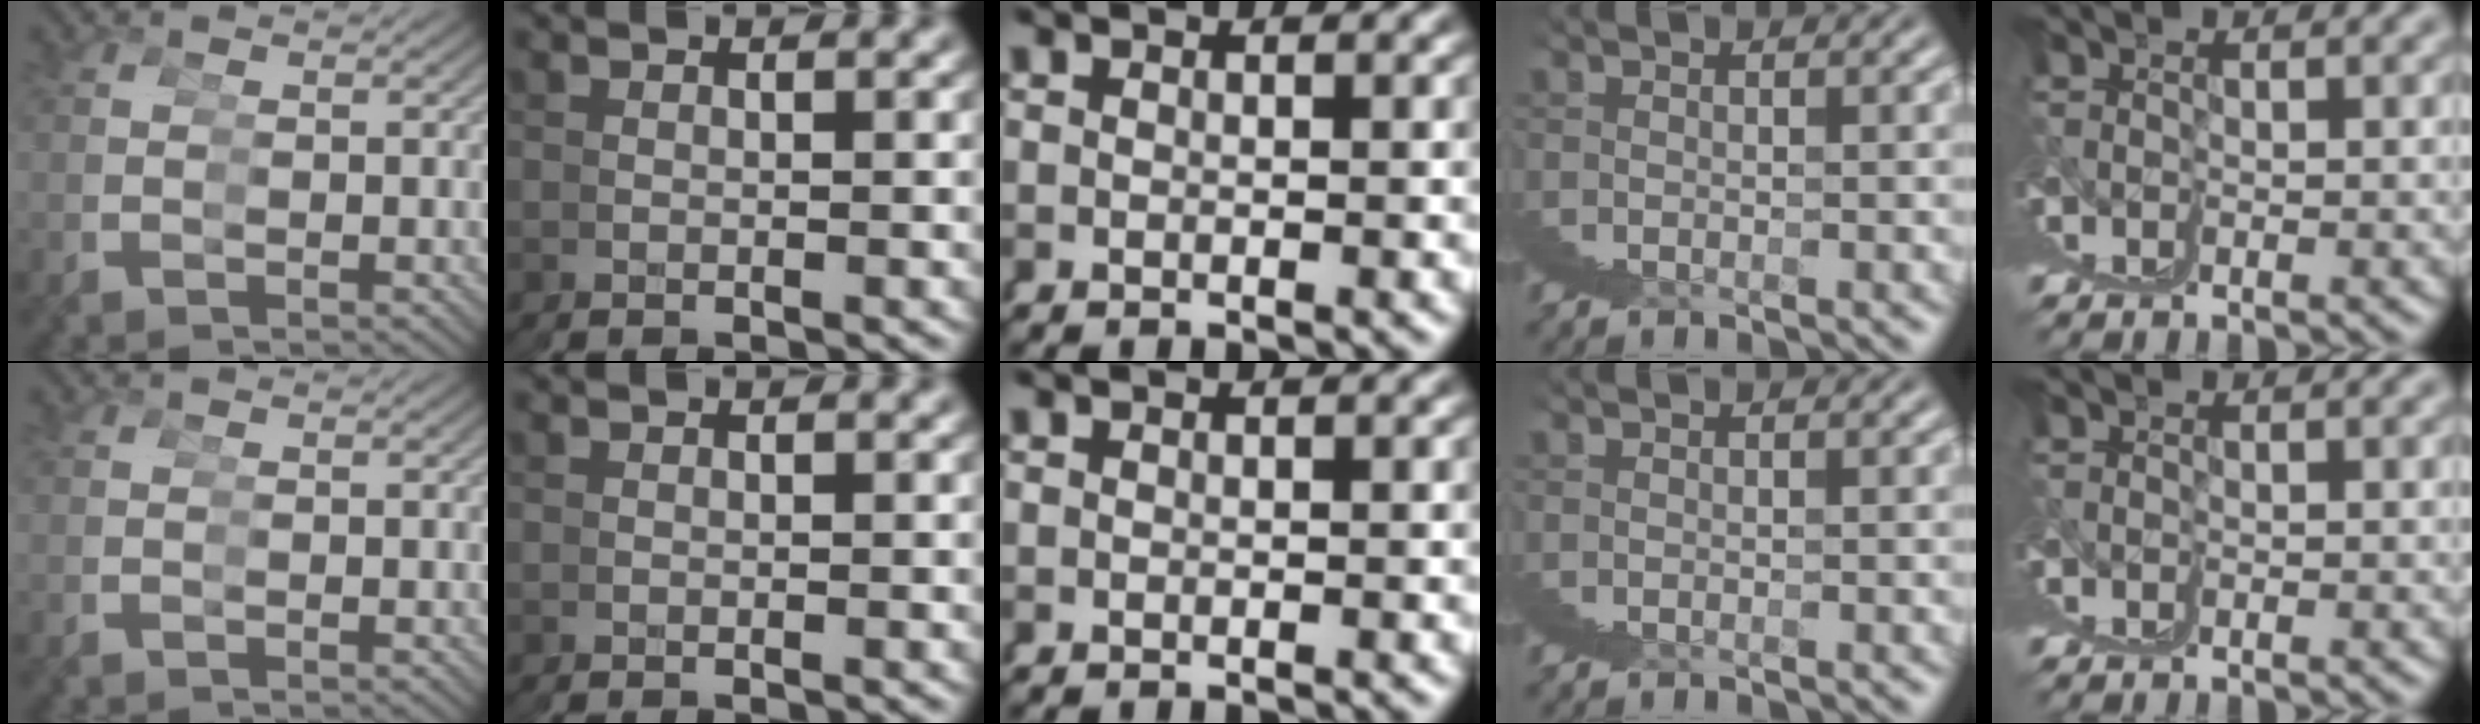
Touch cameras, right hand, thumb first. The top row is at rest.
{}